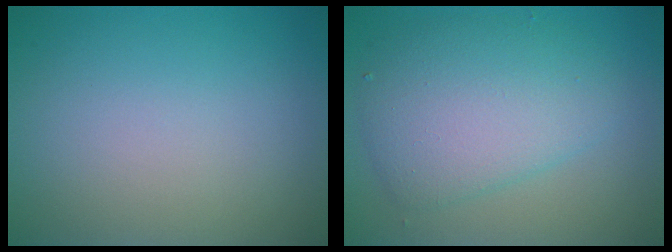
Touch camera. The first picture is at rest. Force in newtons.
{"total": 5.8, "press": 5.8, "slide": 0.0}